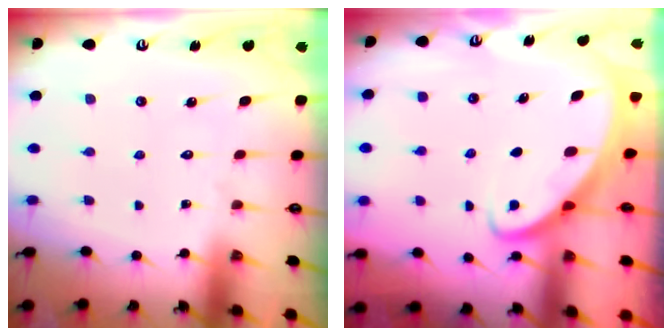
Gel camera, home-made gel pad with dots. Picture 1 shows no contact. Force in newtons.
{"total": 2.4, "press": 2.3, "slide": 0.3}